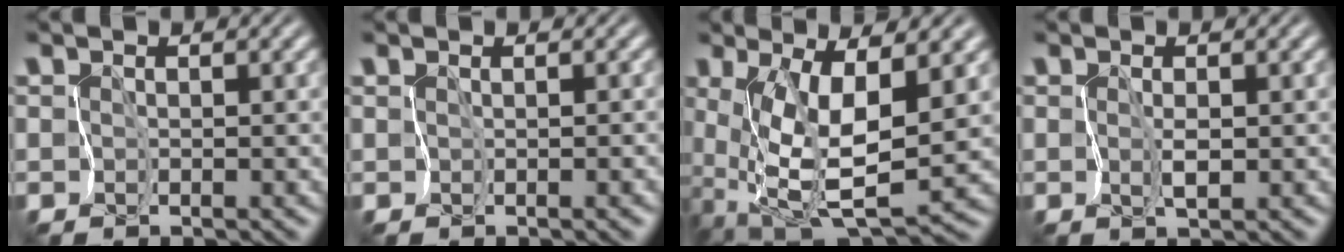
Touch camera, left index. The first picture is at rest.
{"total": 0.7, "force": [-0.3, 0.1, 0.6], "torque": [-0.007, -0.004, 0.002]}
{"total": 7.5, "force": [0.7, 2.6, 7.0], "torque": [-0.143, -0.020, 0.018]}
{"total": 1.3, "force": [-0.2, 0.5, 1.2], "torque": [-0.023, -0.003, 0.000]}